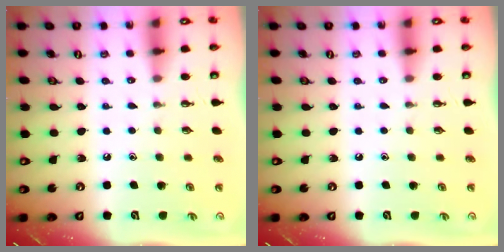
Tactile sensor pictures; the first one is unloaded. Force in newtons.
{"total": 0.0}